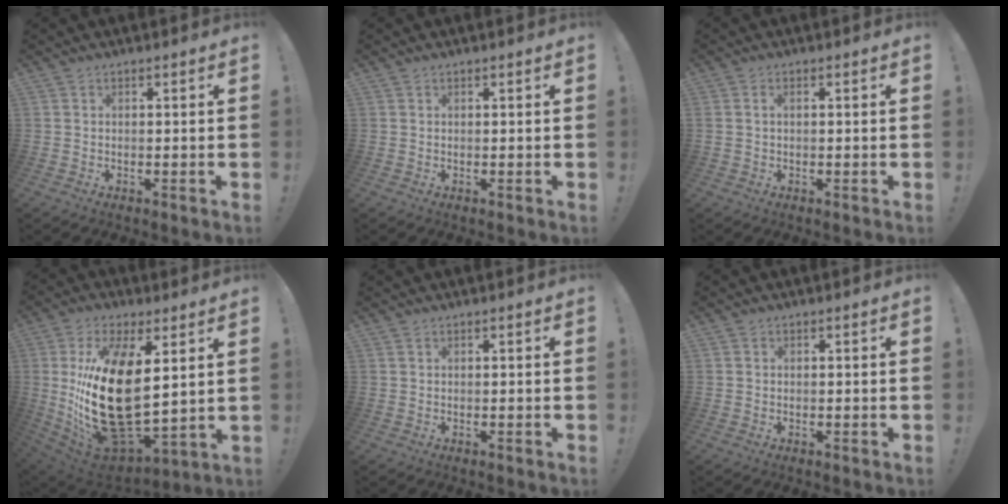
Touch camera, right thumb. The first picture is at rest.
{"total": 0.0}
{"total": 1.2, "force": [0.2, 0.4, 1.1], "torque": [-0.029, 0.005, 0.005]}
{"total": 26.4, "force": [4.5, 13.0, 22.5], "torque": [-0.454, -0.049, 0.096]}
{"total": 0.5, "force": [0.4, 0.2, 0.2], "torque": [0.004, -0.002, 0.006]}
{"total": 0.6, "force": [0.3, 0.5, -0.1], "torque": [-0.002, 0.005, 0.006]}